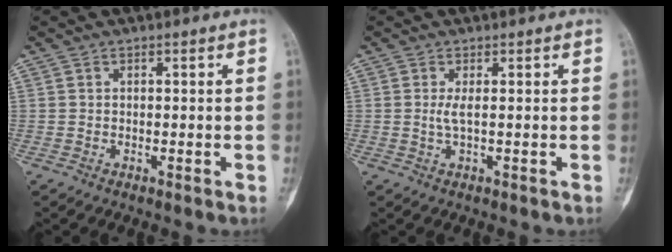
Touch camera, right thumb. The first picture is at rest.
{"total": 1.8, "force": [0.1, 0.1, 1.7], "torque": [-0.050, -0.003, 0.005]}